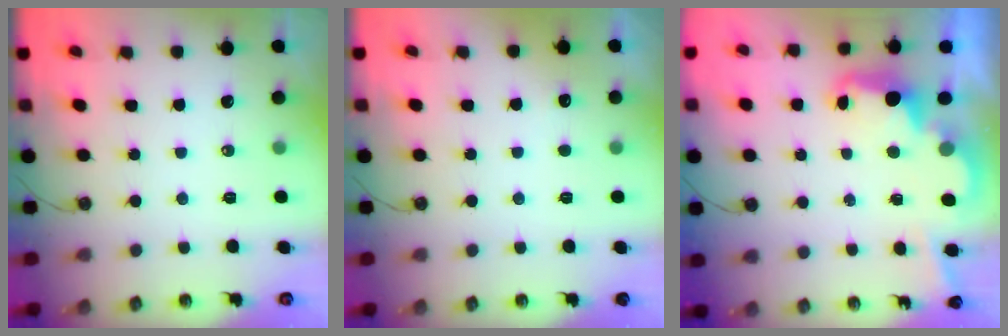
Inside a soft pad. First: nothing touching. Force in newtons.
{"total": 2.4, "press": 2.2, "slide": 1.0}
{"total": 4.3, "press": 4.2, "slide": 0.5}